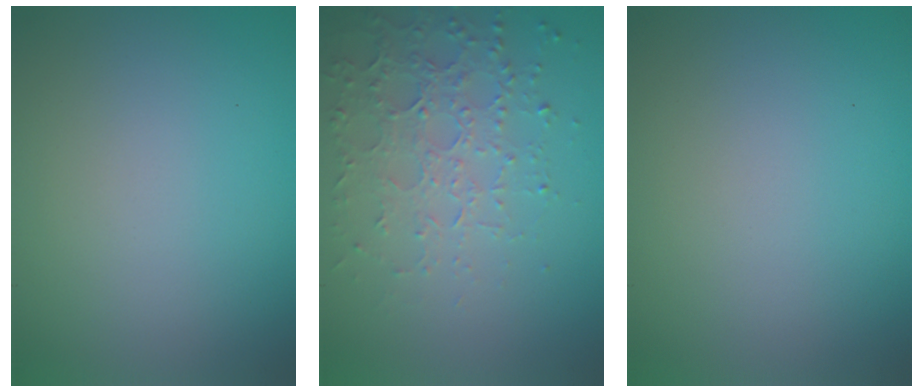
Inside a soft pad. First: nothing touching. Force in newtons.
{"total": 3.7, "press": 3.7, "slide": 0.5}
{"total": 0.0}